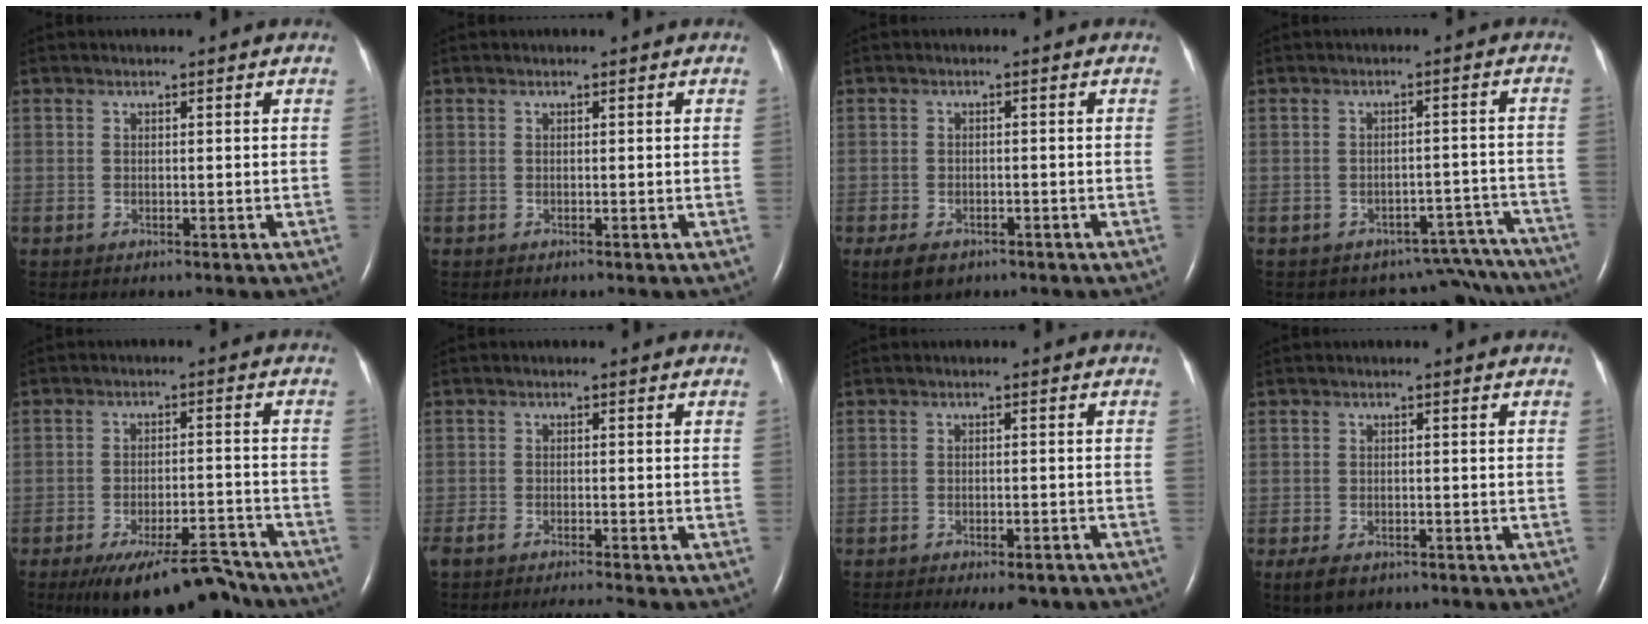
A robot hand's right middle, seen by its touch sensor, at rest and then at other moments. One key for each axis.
{"total": 0.0}
{"total": 4.0, "fx": -2.5, "fy": 2.1, "fz": 2.2, "tx": -0.047, "ty": -0.006, "tz": -0.036}
{"total": 11.3, "fx": -10.6, "fy": 3.8, "fz": -0.3, "tx": 0.029, "ty": 0.046, "tz": -0.114}
{"total": 12.7, "fx": -10.9, "fy": 2.8, "fz": 5.8, "tx": -0.085, "ty": 0.002, "tz": -0.166}
{"total": 5.3, "fx": -4.8, "fy": -0.2, "fz": 2.3, "tx": -0.041, "ty": -0.013, "tz": -0.081}
{"total": 9.2, "fx": -7.6, "fy": 2.6, "fz": 4.5, "tx": -0.056, "ty": -0.005, "tz": -0.096}
{"total": 3.3, "fx": -2.1, "fy": 1.7, "fz": 1.9, "tx": -0.040, "ty": -0.005, "tz": -0.030}